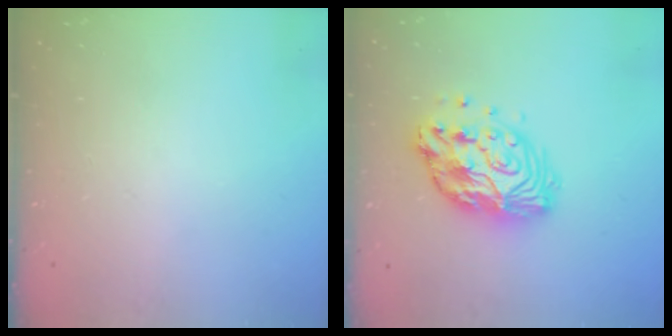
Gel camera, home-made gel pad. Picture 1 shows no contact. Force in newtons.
{"total": 14.6, "press": 14.5, "slide": 1.1}